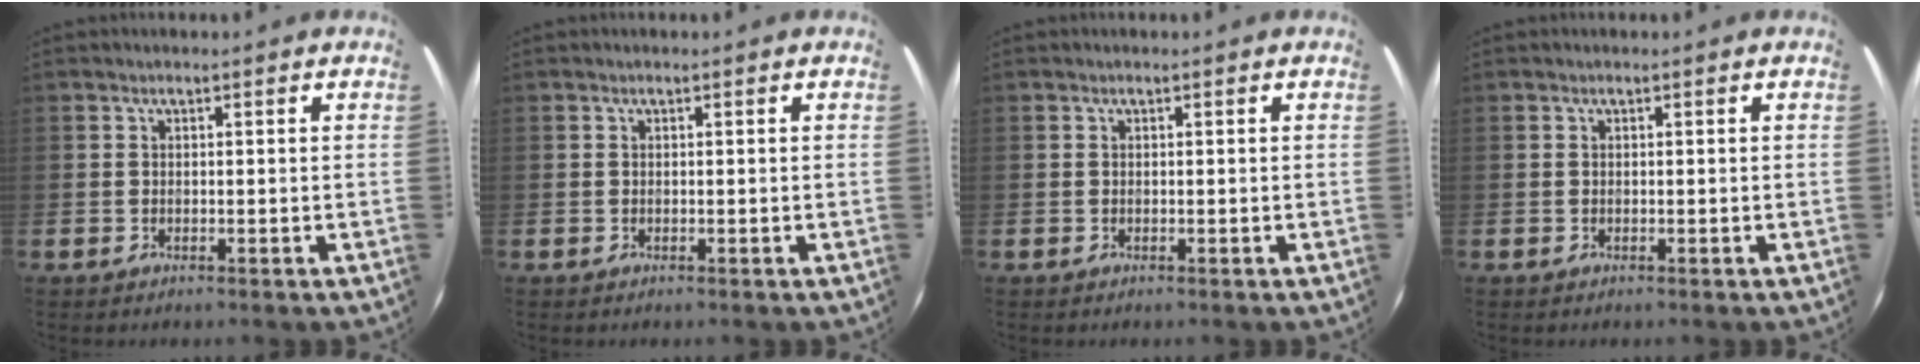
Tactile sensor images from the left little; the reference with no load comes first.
{"total": 0.0}
{"total": 0.0}
{"total": 0.0}